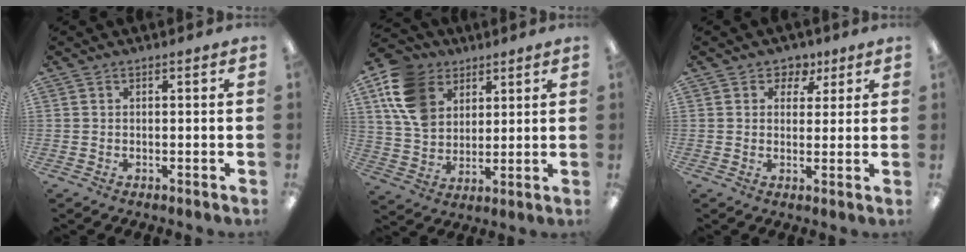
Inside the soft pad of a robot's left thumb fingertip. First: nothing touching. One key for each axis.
{"total": 14.2, "fx": 6.8, "fy": 10.7, "fz": 6.4, "tx": -0.145, "ty": -0.020, "tz": 0.135}
{"total": 4.5, "fx": 2.5, "fy": 3.6, "fz": 1.0, "tx": -0.009, "ty": -0.007, "tz": 0.041}